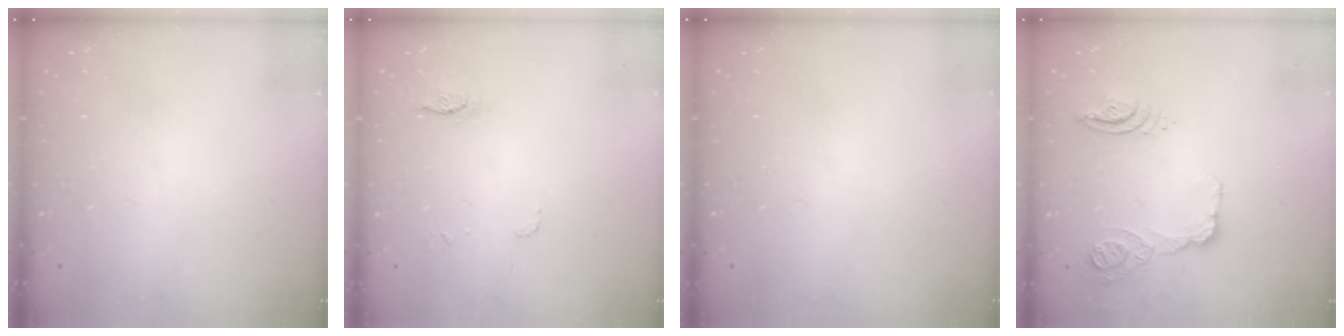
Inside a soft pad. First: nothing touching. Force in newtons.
{"total": 5.5, "press": 5.4, "slide": 0.4}
{"total": 0.0}
{"total": 21.3, "press": 16.2, "slide": 13.8}